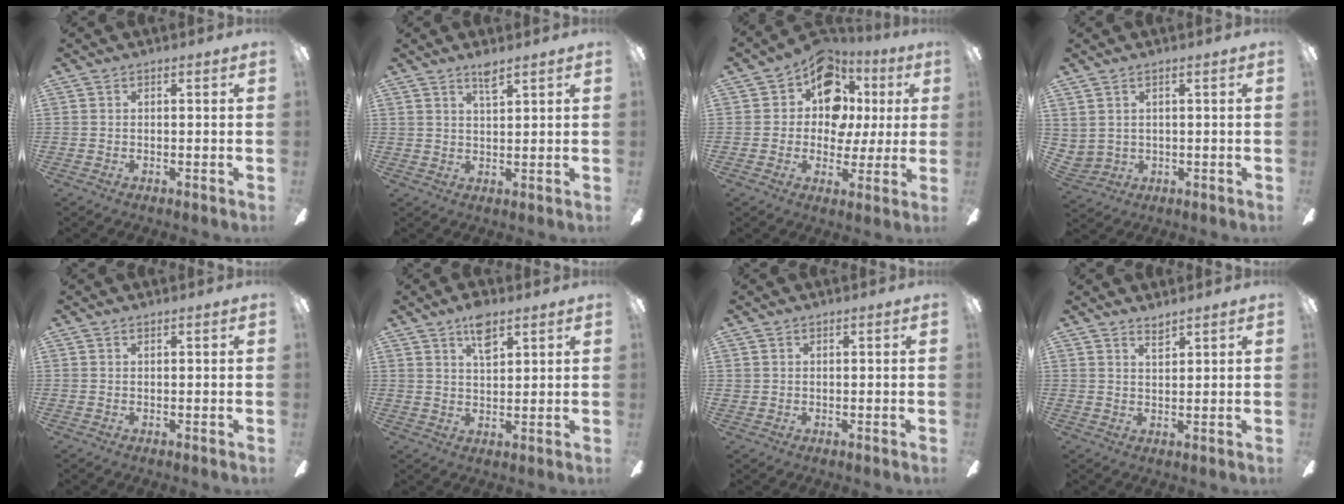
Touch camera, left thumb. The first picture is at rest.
{"total": 3.4, "force": [2.9, 0.3, 1.7], "torque": [-0.035, -0.011, 0.051]}
{"total": 12.9, "force": [5.4, 9.5, 6.8], "torque": [-0.116, -0.018, 0.104]}
{"total": 2.7, "force": [2.0, 1.7, 0.2], "torque": [-0.012, -0.007, 0.038]}
{"total": 0.0}
{"total": 6.4, "force": [4.2, 2.7, 4.0], "torque": [-0.056, -0.015, 0.070]}
{"total": 0.9, "force": [0.6, 0.6, -0.1], "torque": [0.000, 0.001, 0.012]}
{"total": 2.5, "force": [2.3, 0.5, 0.7], "torque": [-0.010, -0.010, 0.041]}